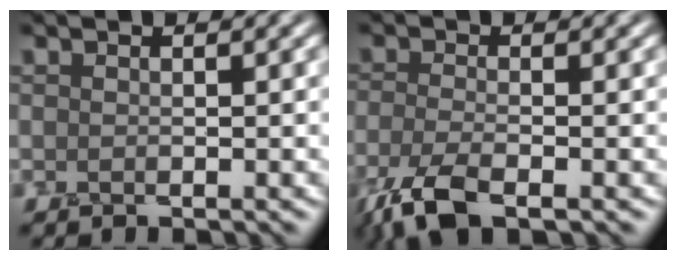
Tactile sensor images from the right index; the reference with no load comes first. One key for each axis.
{"total": 4.5, "fx": -3.1, "fy": 1.4, "fz": 3.0, "tx": -0.069, "ty": -0.007, "tz": -0.069}